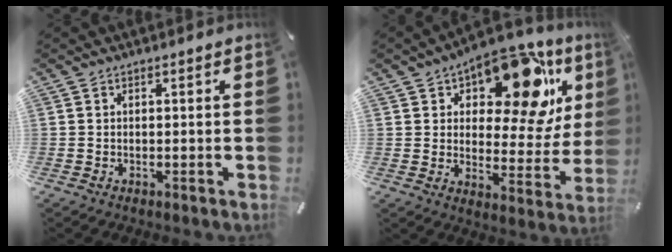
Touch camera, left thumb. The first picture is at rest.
{"total": 19.8, "force": [11.9, 9.6, 12.5], "torque": [-0.172, -0.083, 0.196]}